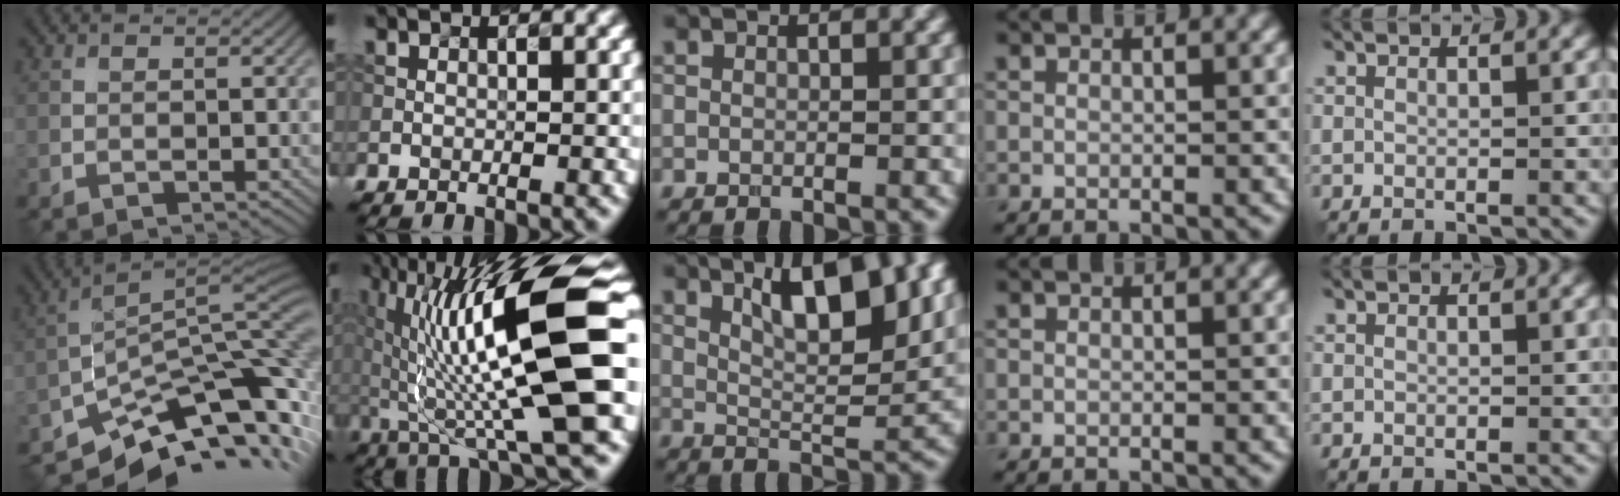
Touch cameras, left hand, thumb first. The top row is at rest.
{"thumb": {"total": 13.4, "force": [-9.0, 4.8, 8.7], "torque": [-0.152, -0.004, -0.149]}, "index": {"total": 14.6, "force": [0.5, 2.9, 14.3], "torque": [-0.232, 0.012, 0.019]}, "middle": {"total": 8.2, "force": [3.8, 2.6, 6.9], "torque": [-0.102, 0.004, 0.063]}}